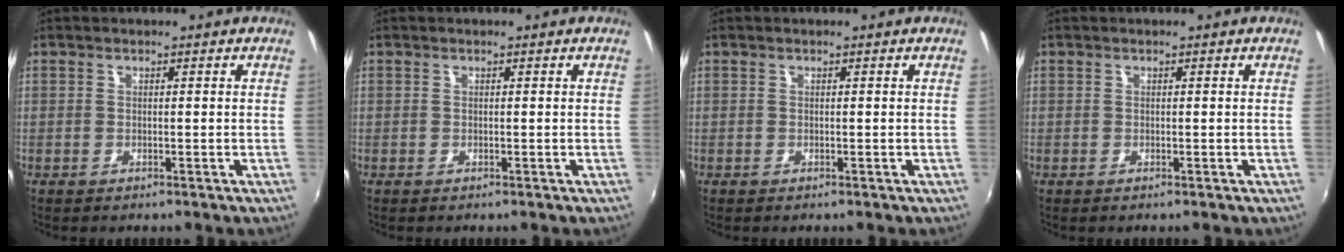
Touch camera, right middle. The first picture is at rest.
{"total": 0.0}
{"total": 0.0}
{"total": 0.0}